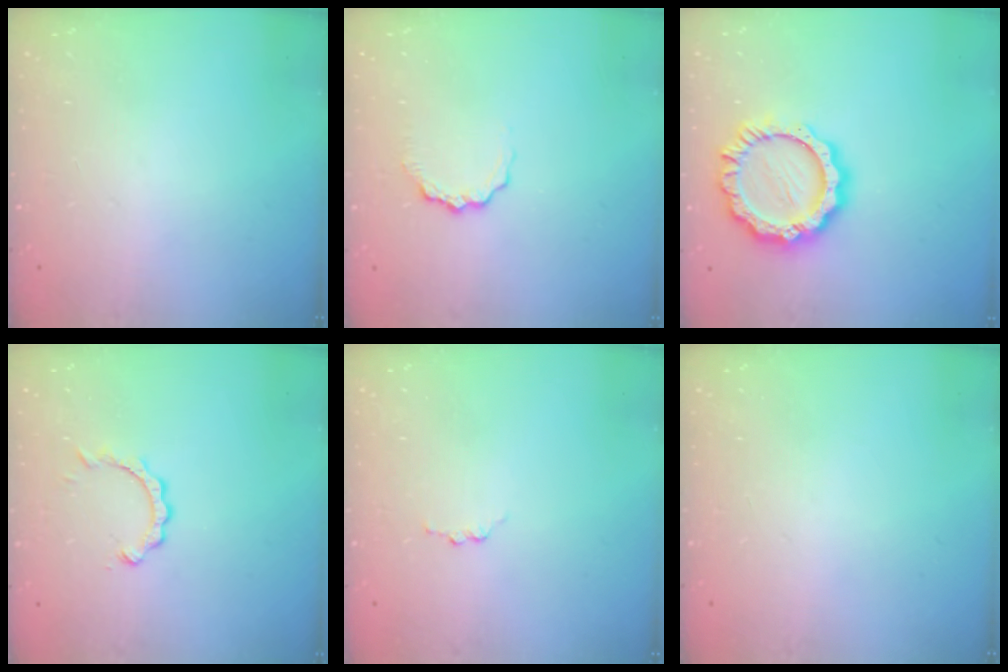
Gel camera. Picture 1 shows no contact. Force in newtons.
{"total": 5.2, "press": 5.2, "slide": 0.4}
{"total": 13.9, "press": 13.9, "slide": 1.3}
{"total": 2.8, "press": 2.8, "slide": 0.4}
{"total": 2.8, "press": 2.8, "slide": 0.3}
{"total": 0.0}